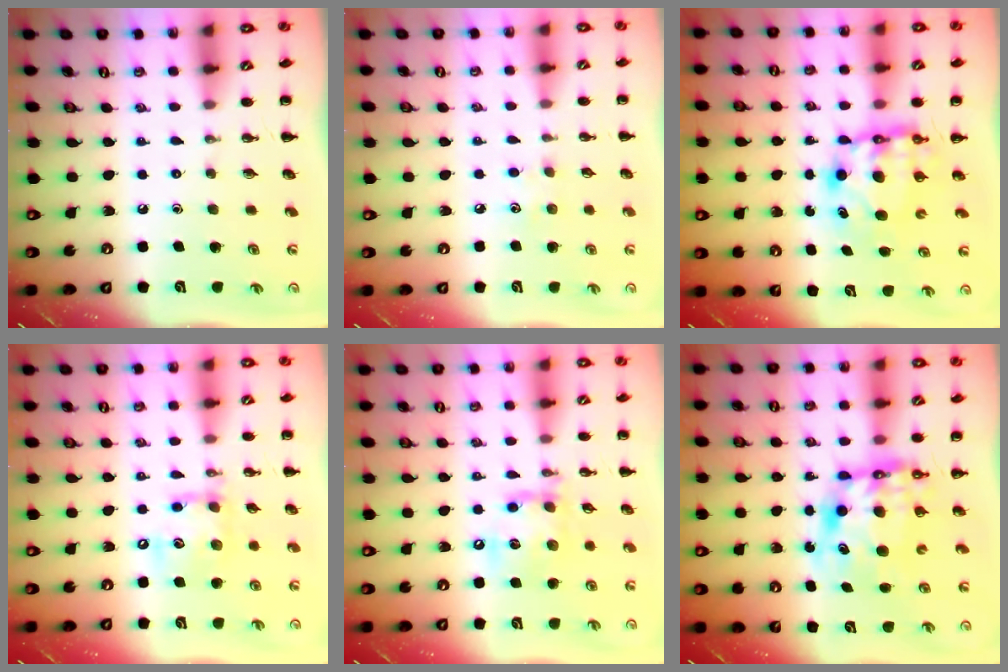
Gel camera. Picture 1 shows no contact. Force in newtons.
{"total": 4.0, "press": 3.9, "slide": 1.1}
{"total": 6.9, "press": 6.6, "slide": 1.9}
{"total": 12.5, "press": 12.3, "slide": 2.2}
{"total": 14.1, "press": 13.9, "slide": 1.9}
{"total": 10.0, "press": 9.7, "slide": 2.6}